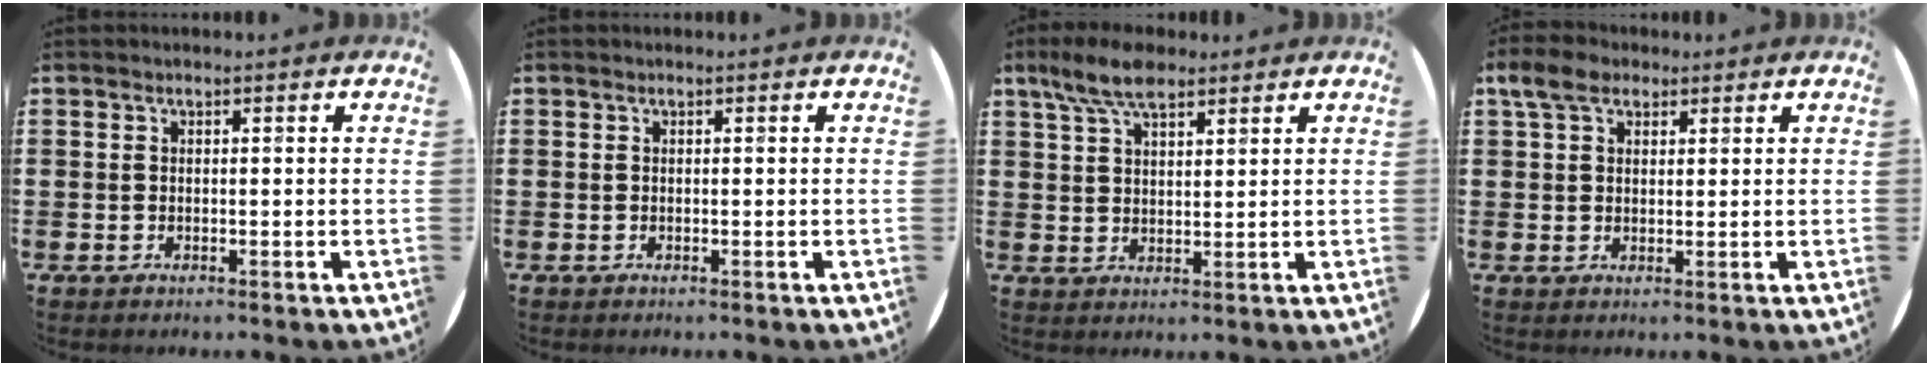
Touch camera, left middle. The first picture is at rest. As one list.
[{"total": 0.0}, {"total": 6.7, "force": [5.0, 2.7, 3.6], "torque": [-0.074, -0.005, 0.089]}, {"total": 4.6, "force": [3.0, 2.7, 2.2], "torque": [-0.044, 0.010, 0.054]}]